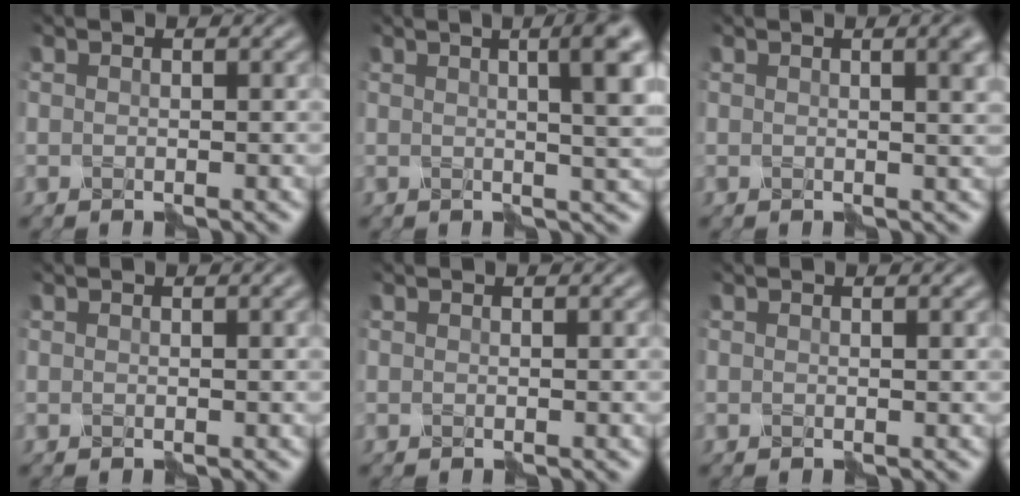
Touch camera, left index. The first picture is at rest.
{"total": 7.0, "force": [1.8, 2.2, 6.3], "torque": [-0.037, 0.020, 0.014]}
{"total": 4.0, "force": [1.3, 1.6, 3.4], "torque": [-0.019, 0.013, 0.008]}
{"total": 0.7, "force": [0.2, 0.2, 0.7], "torque": [-0.007, 0.003, 0.001]}
{"total": 0.0}
{"total": 0.6, "force": [0.2, 0.2, 0.6], "torque": [-0.004, 0.001, 0.000]}